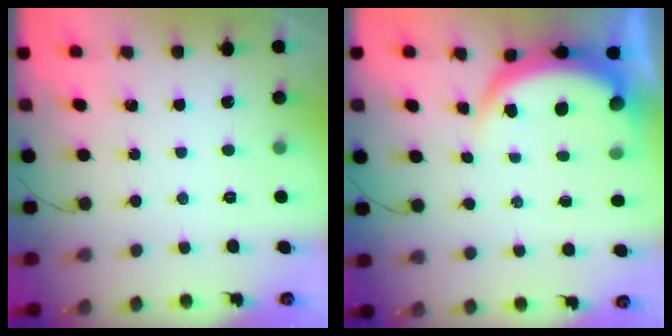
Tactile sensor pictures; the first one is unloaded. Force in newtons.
{"total": 6.4, "press": 6.3, "slide": 1.0}